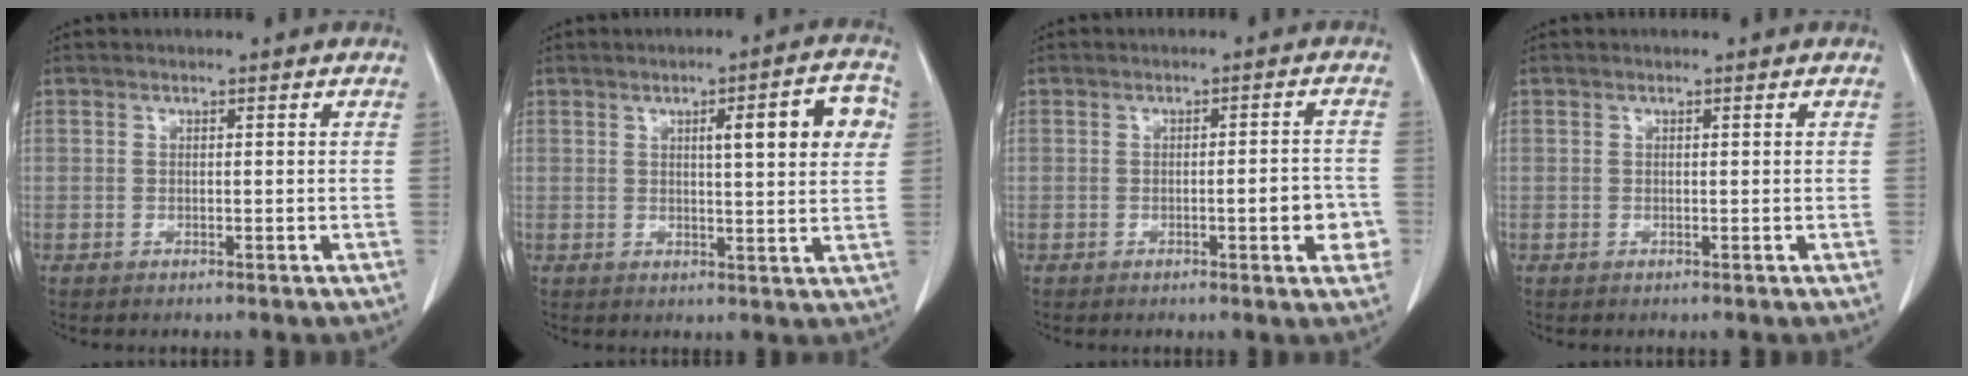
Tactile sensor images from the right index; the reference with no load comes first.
{"total": 8.7, "force": [2.5, 1.2, 8.2], "torque": [-0.109, 0.014, 0.029]}
{"total": 4.7, "force": [-1.5, 1.0, 4.4], "torque": [-0.054, 0.004, -0.016]}
{"total": 0.0}